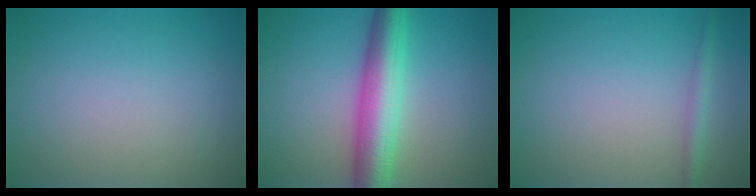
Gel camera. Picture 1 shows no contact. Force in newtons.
{"total": 7.2, "press": 7.2, "slide": 0.1}
{"total": 1.3, "press": 1.3, "slide": 0.0}